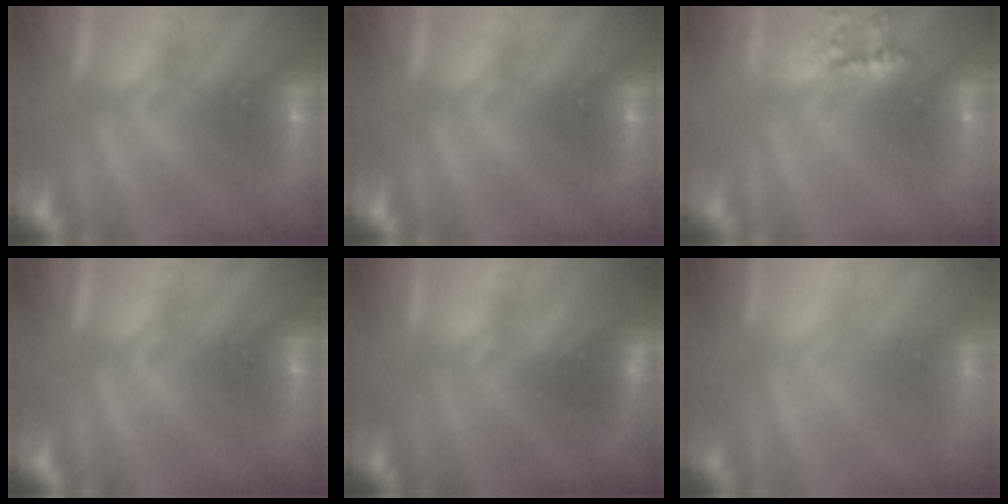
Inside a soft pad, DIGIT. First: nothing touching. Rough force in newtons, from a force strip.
{"total": 0.0}
{"total": 2.2}
{"total": 0.0}
{"total": 2.2}
{"total": 7.8}